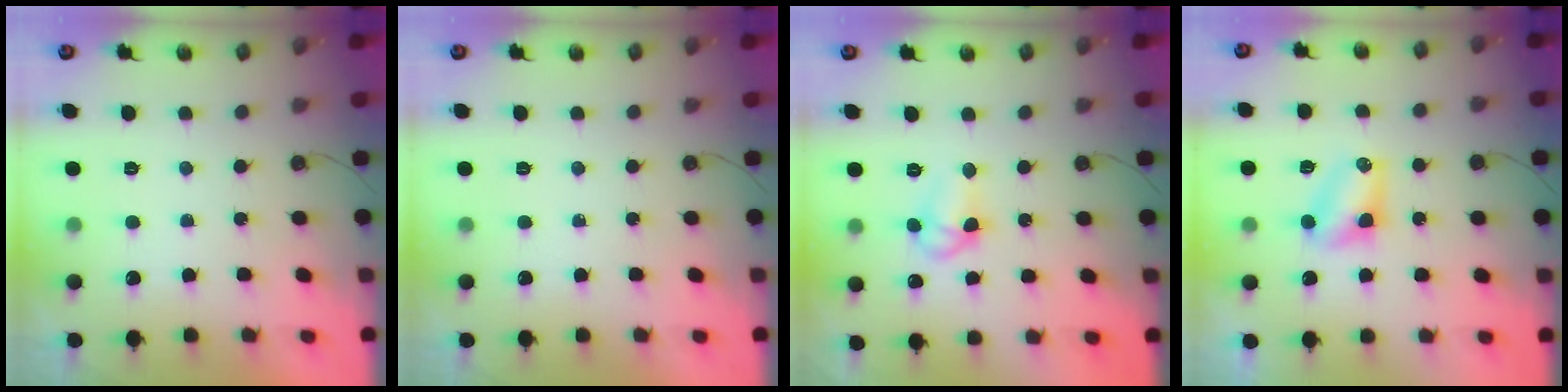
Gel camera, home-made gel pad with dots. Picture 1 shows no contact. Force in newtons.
{"total": 0.0}
{"total": 8.1, "press": 8.1, "slide": 0.7}
{"total": 5.3, "press": 5.3, "slide": 0.6}